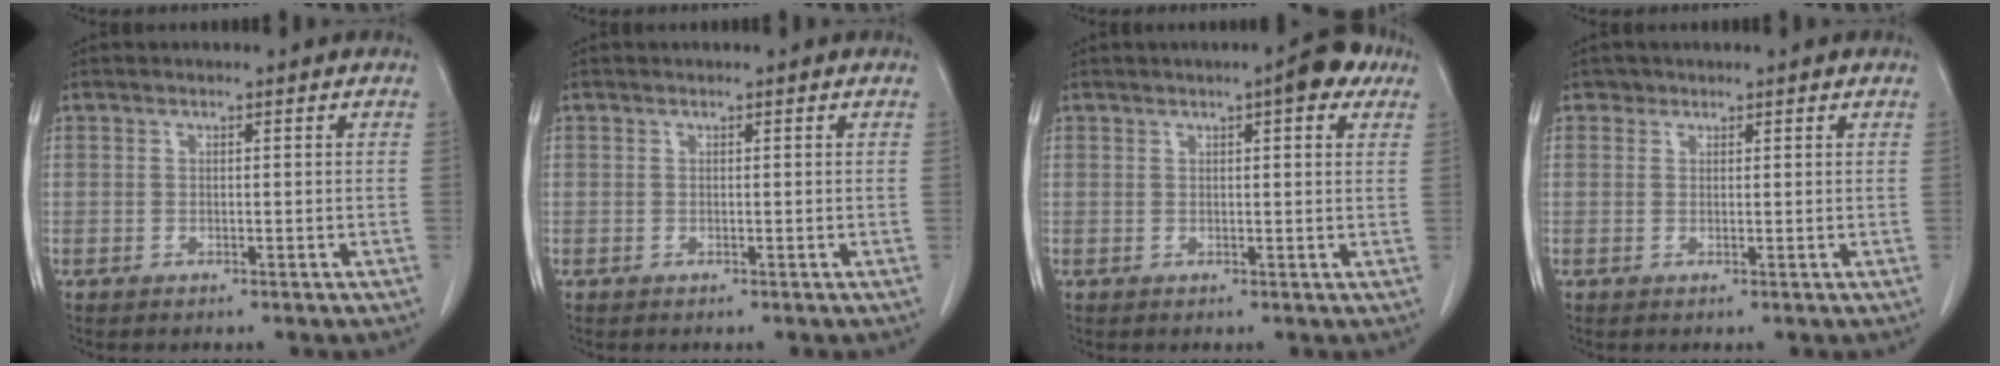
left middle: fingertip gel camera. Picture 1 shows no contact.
{"total": 0.0}
{"total": 5.1, "force": [2.9, 1.3, 4.1], "torque": [-0.053, 0.008, 0.031]}
{"total": 1.0, "force": [0.7, 0.6, -0.2], "torque": [0.006, 0.002, 0.007]}